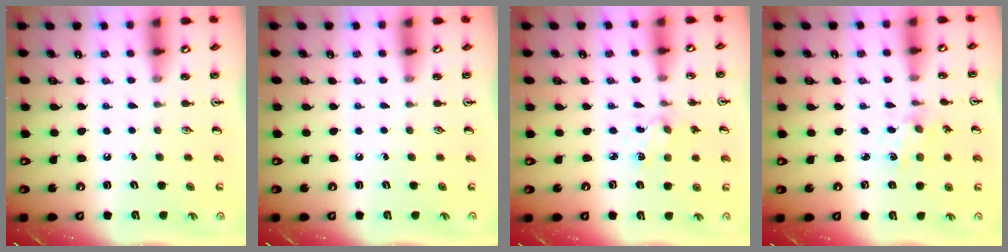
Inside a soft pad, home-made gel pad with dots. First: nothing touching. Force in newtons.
{"total": 0.0}
{"total": 1.9, "press": 1.9, "slide": 0.4}
{"total": 1.7, "press": 1.6, "slide": 0.3}